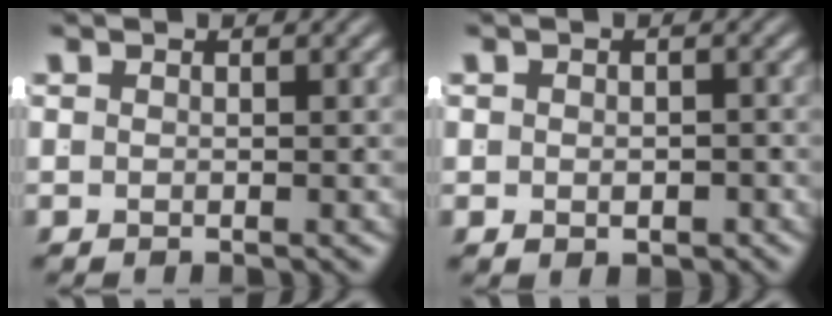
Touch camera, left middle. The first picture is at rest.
{"total": 1.4, "force": [-0.5, 0.9, 0.9], "torque": [-0.012, -0.010, 0.001]}